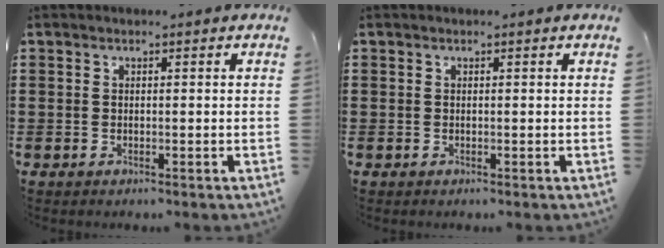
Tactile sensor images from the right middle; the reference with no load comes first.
{"total": 0.0}